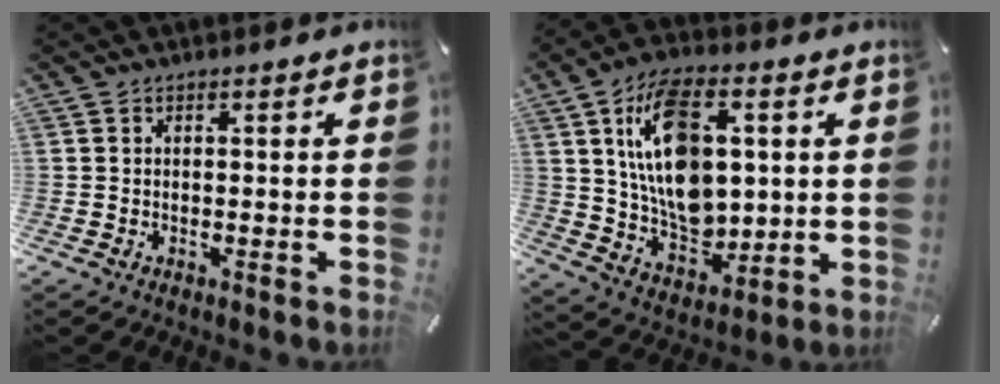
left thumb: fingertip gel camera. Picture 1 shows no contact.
{"total": 17.5, "force": [3.5, 11.5, 12.7], "torque": [-0.242, -0.001, 0.060]}